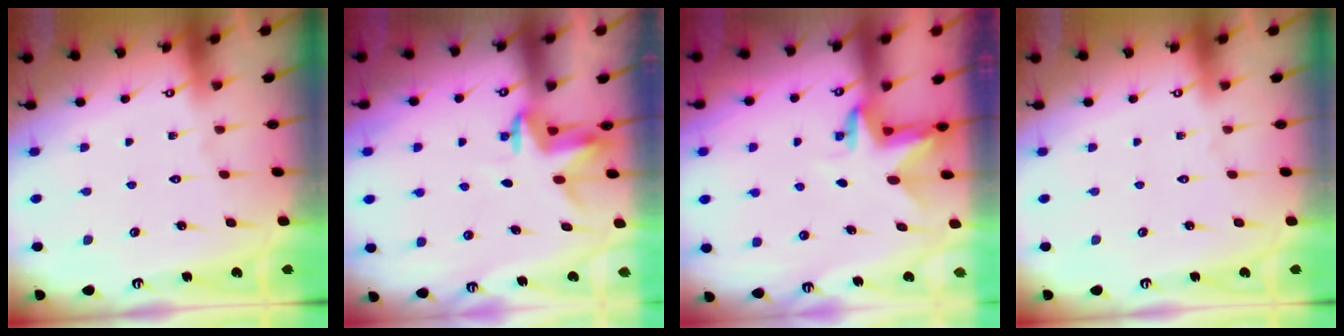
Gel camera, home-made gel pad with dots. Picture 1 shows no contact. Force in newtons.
{"total": 3.2, "press": 3.2, "slide": 0.3}
{"total": 3.4, "press": 3.4, "slide": 0.1}
{"total": 0.0}